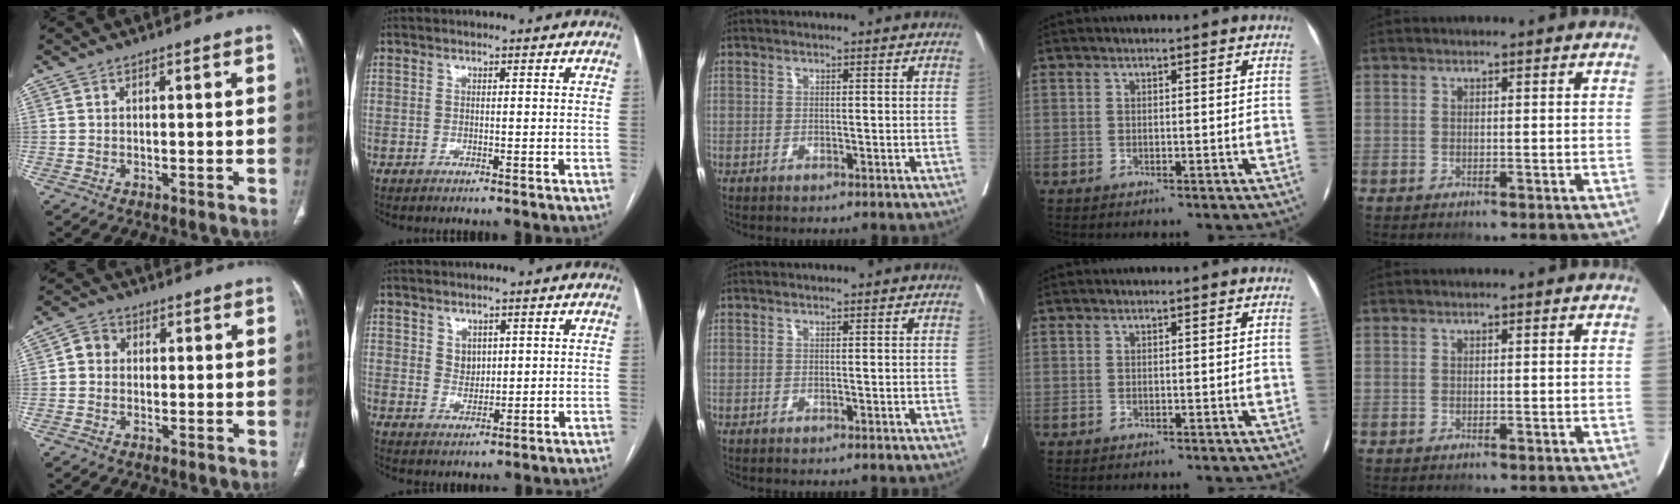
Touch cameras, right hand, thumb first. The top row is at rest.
{"thumb": {"total": 3.3, "force": [0.3, 3.0, 1.4], "torque": [-0.011, 0.009, -0.003]}, "index": {"total": 2.8, "force": [1.3, 2.1, 1.3], "torque": [-0.024, -0.002, 0.031]}}